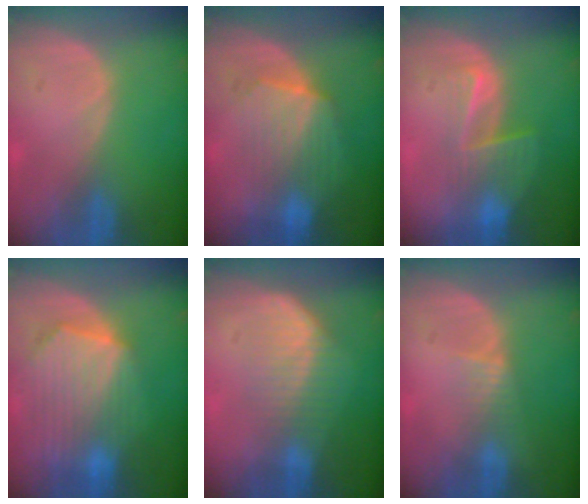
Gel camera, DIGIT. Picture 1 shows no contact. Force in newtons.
{"total": 7.0, "press": 6.8, "slide": 1.2}
{"total": 6.5, "press": 5.6, "slide": 3.2}
{"total": 10.4, "press": 9.1, "slide": 5.1}
{"total": 7.1, "press": 6.2, "slide": 3.5}
{"total": 2.3, "press": 2.1, "slide": 1.0}